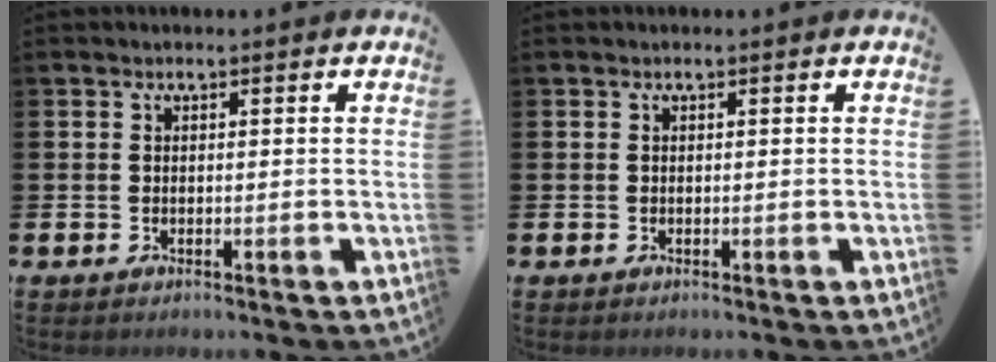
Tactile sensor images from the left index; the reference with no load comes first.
{"total": 0.0}